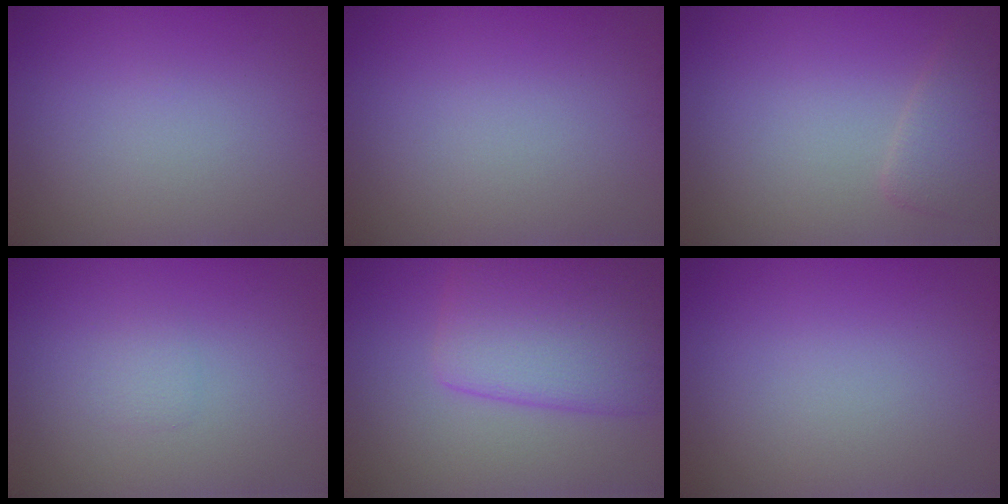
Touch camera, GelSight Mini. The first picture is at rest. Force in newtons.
{"total": 0.0}
{"total": 2.2, "press": 2.1, "slide": 0.3}
{"total": 0.9, "press": 0.9, "slide": 0.1}
{"total": 7.2, "press": 7.2, "slide": 0.2}
{"total": 0.0}